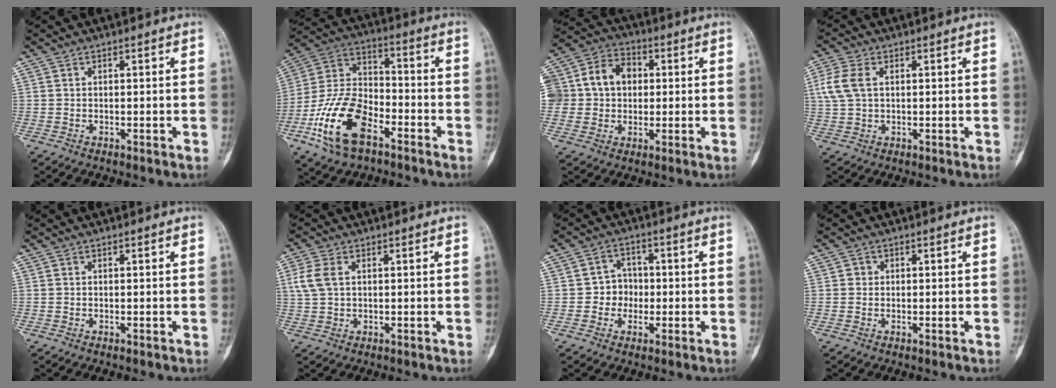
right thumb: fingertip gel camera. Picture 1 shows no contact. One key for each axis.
{"total": 17.2, "fx": -8.2, "fy": 9.3, "fz": 12.0, "tx": -0.232, "ty": 0.047, "tz": -0.159}
{"total": 14.2, "fx": 2.0, "fy": 11.8, "fz": 7.6, "tx": -0.122, "ty": 0.035, "tz": 0.035}
{"total": 6.0, "fx": 1.3, "fy": 3.6, "fz": 4.5, "tx": -0.116, "ty": 0.011, "tz": 0.027}
{"total": 0.0}
{"total": 4.7, "fx": 1.2, "fy": 2.9, "fz": 3.5, "tx": -0.090, "ty": 0.009, "tz": 0.025}
{"total": 4.7, "fx": -0.7, "fy": 4.4, "fz": 1.6, "tx": 0.016, "ty": 0.014, "tz": -0.021}
{"total": 1.0, "fx": 0.1, "fy": 1.0, "fz": 0.2, "tx": 0.003, "ty": 0.003, "tz": 0.000}